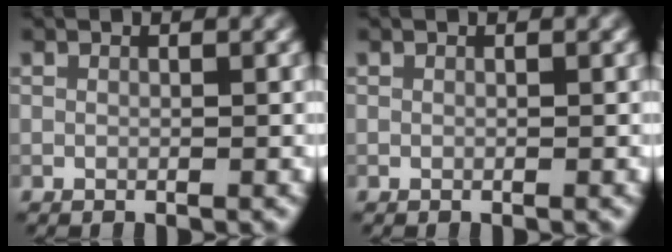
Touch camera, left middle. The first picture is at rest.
{"total": 0.0}